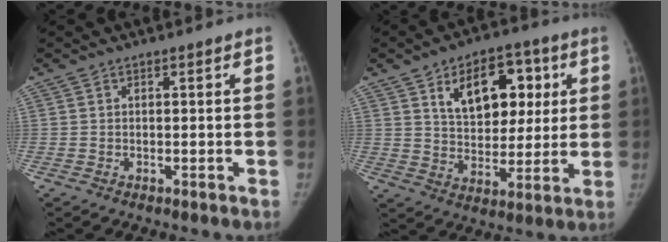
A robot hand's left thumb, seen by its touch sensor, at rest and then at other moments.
{"total": 15.0, "force": [5.5, 9.7, 10.1], "torque": [-0.099, -0.011, 0.091]}